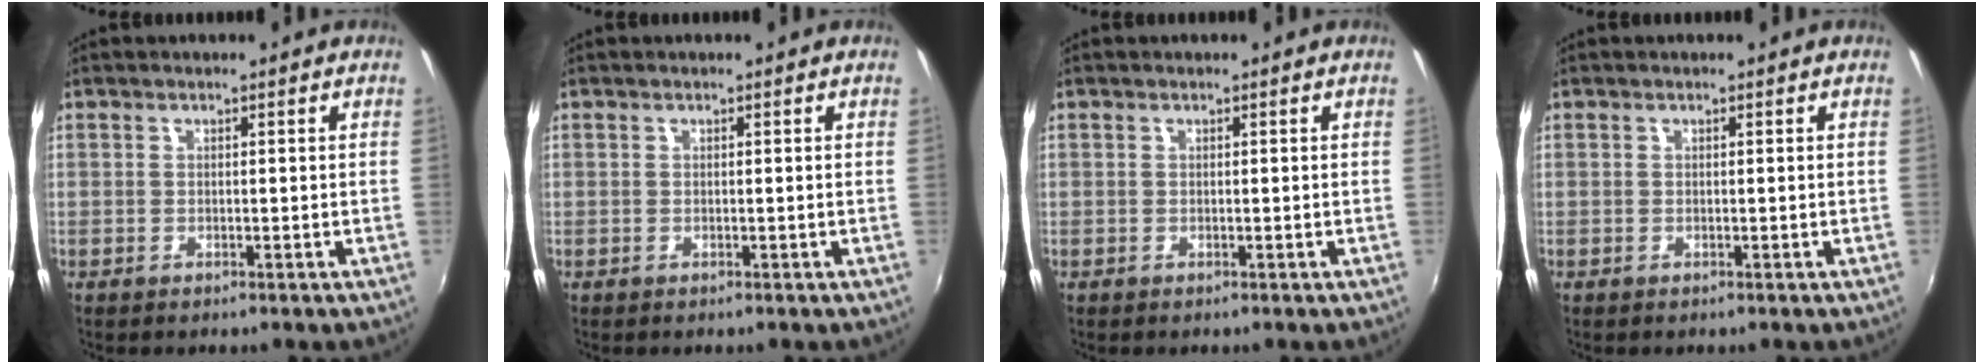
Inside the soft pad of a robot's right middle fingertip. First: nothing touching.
{"total": 0.0}
{"total": 0.0}
{"total": 0.0}